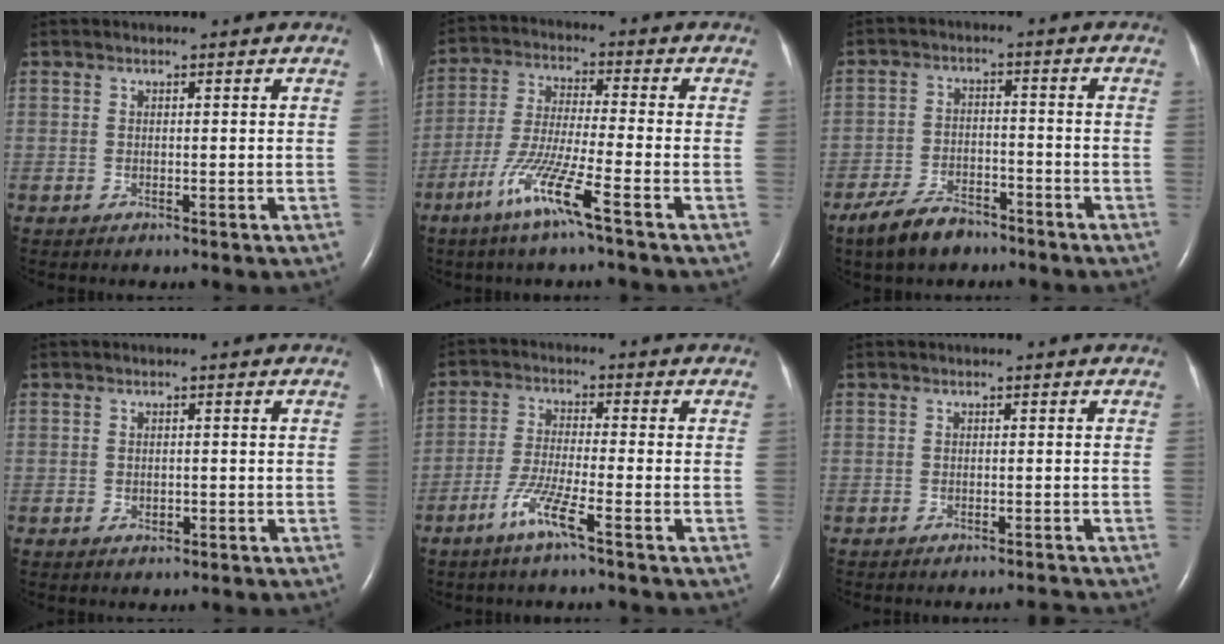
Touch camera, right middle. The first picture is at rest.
{"total": 9.6, "force": [-5.4, -0.8, 7.9], "torque": [-0.158, -0.020, -0.109]}
{"total": 8.3, "force": [-6.4, 3.3, 4.0], "torque": [-0.090, -0.010, -0.116]}
{"total": 1.1, "force": [-0.4, 0.7, 0.7], "torque": [-0.007, 0.002, -0.002]}
{"total": 6.0, "force": [-3.5, -0.5, 4.8], "torque": [-0.095, -0.010, -0.074]}
{"total": 1.6, "force": [-1.5, -0.5, 0.1], "torque": [-0.003, -0.005, -0.020]}